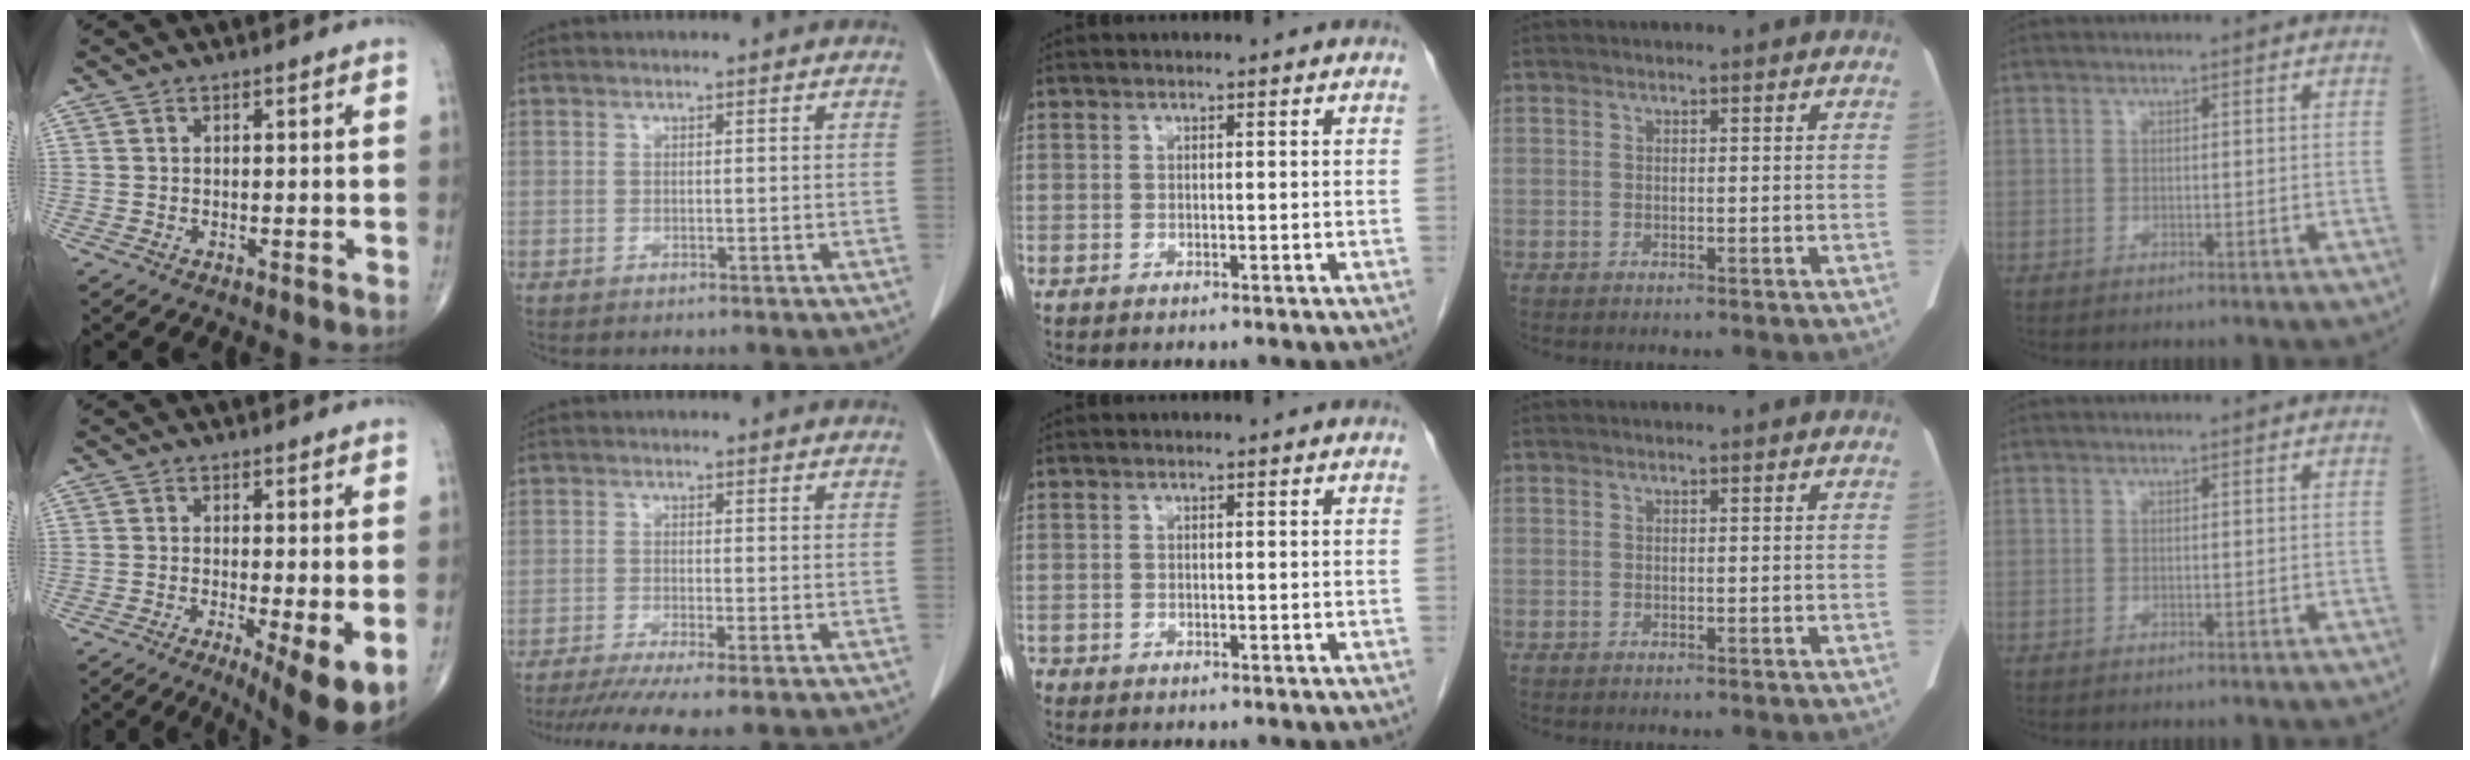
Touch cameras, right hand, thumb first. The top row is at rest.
{"thumb": {"total": 8.9, "force": [-2.9, 1.9, 8.2], "torque": [-0.123, -0.022, -0.043]}, "index": {"total": 8.8, "force": [-6.9, 0.0, 5.5], "torque": [-0.078, -0.018, -0.109]}, "middle": {"total": 0.9, "force": [-0.7, 0.7, 0.0], "torque": [-0.001, 0.002, -0.010]}}